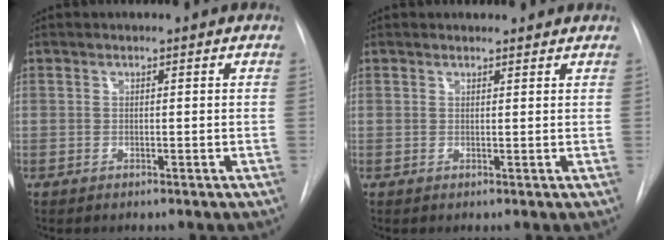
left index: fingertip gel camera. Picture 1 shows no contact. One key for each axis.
{"total": 1.9, "fx": 1.8, "fy": 0.6, "fz": 0.3, "tx": -0.006, "ty": 0.006, "tz": 0.017}